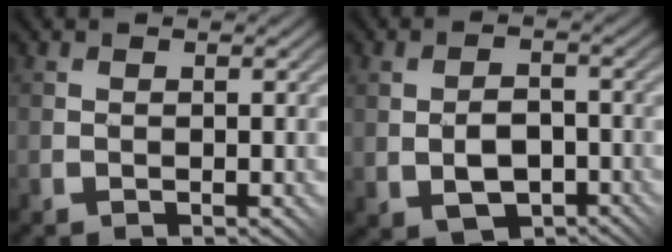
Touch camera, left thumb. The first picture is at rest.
{"total": 5.1, "force": [-1.3, 3.2, 3.8], "torque": [-0.080, -0.002, -0.021]}